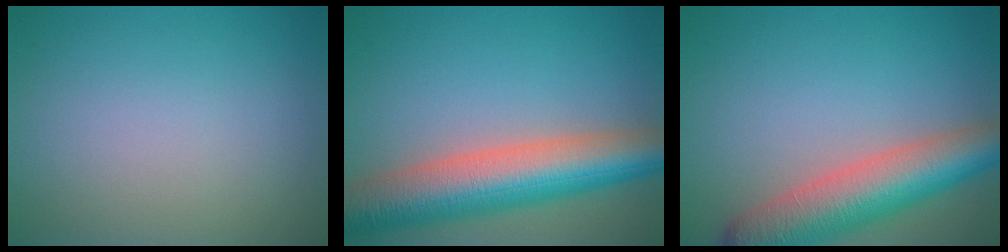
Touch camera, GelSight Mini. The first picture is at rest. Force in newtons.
{"total": 10.0, "press": 10.0, "slide": 0.3}
{"total": 7.9, "press": 7.9, "slide": 0.5}